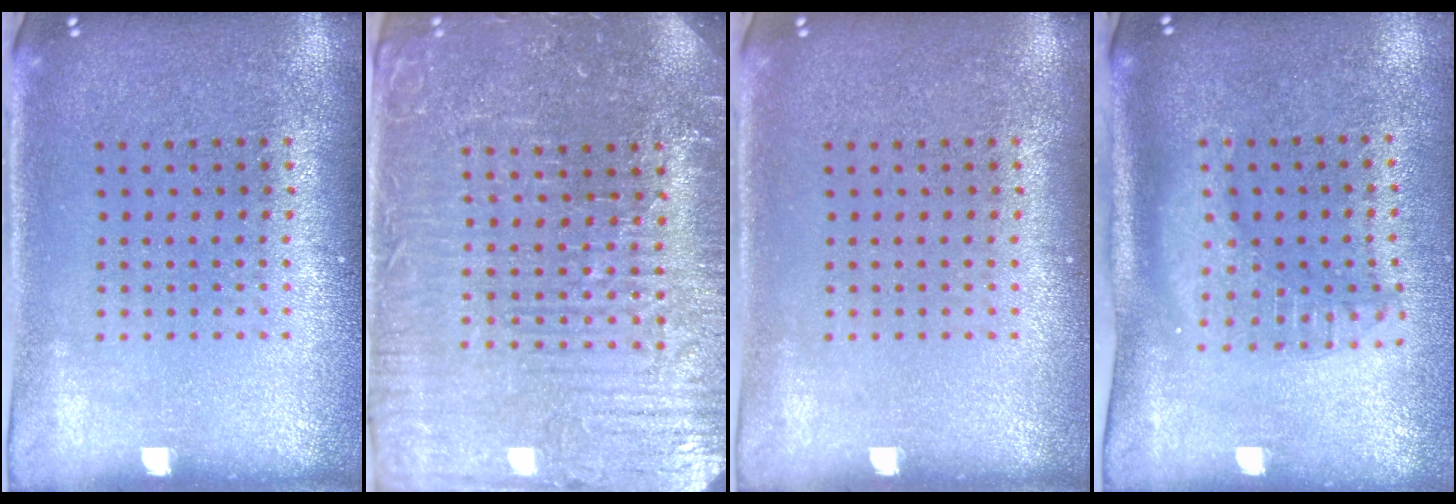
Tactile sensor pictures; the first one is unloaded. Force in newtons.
{"total": 4.5, "press": 4.4, "slide": 1.3}
{"total": 0.0}
{"total": 1.9, "press": 1.6, "slide": 1.1}